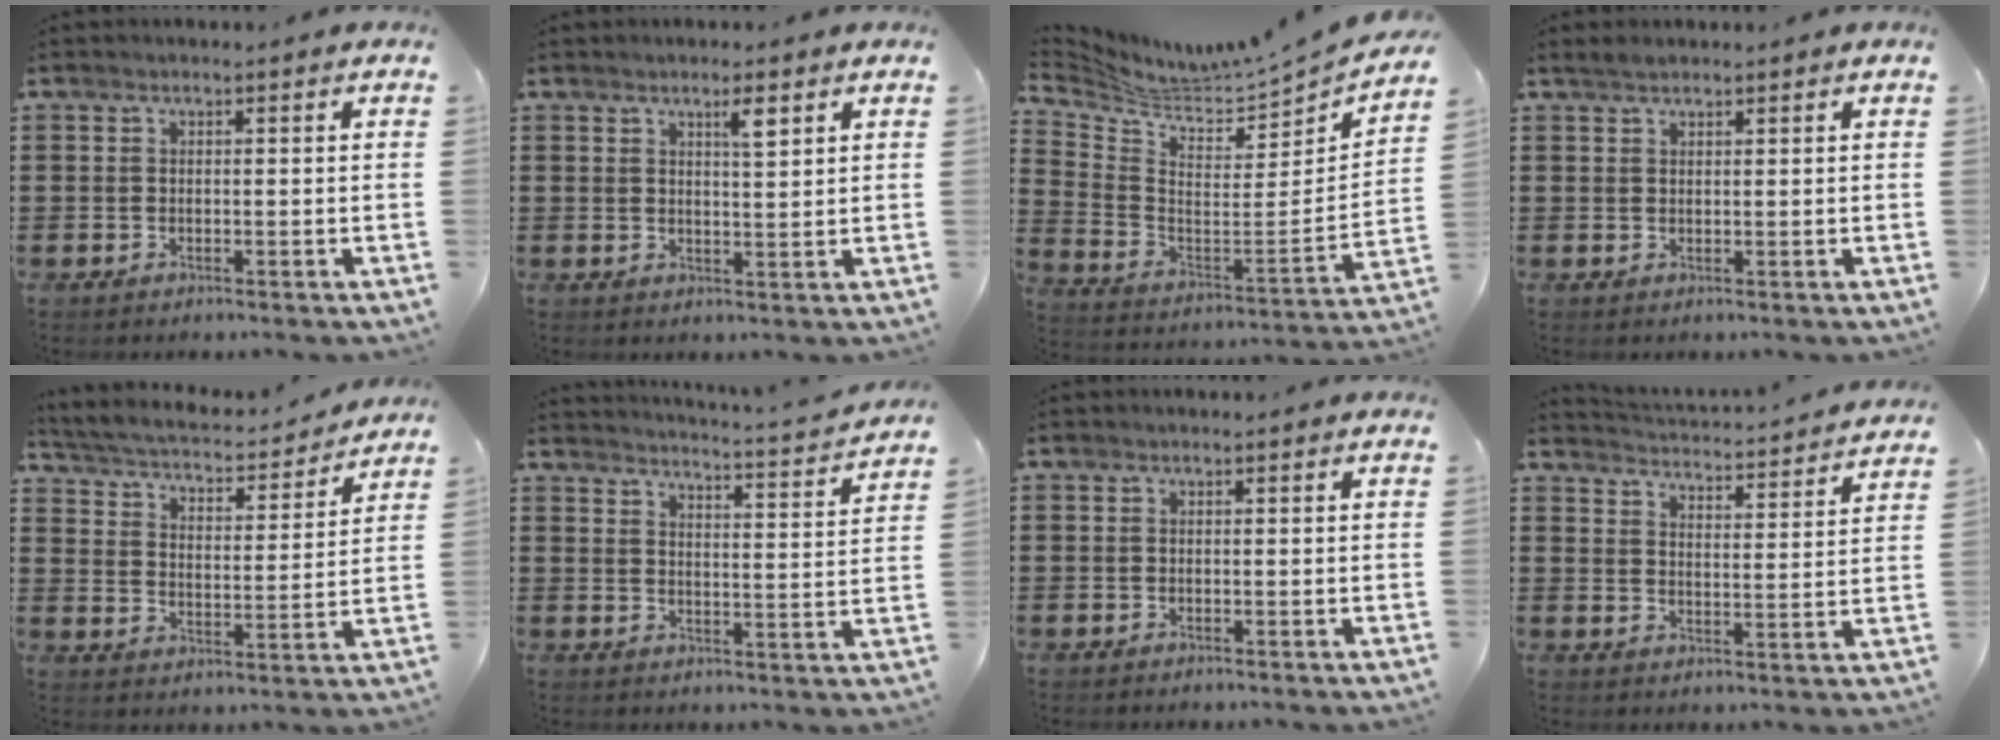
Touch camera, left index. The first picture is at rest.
{"total": 3.1, "force": [1.9, 0.6, 2.4], "torque": [-0.036, -0.004, 0.027]}
{"total": 3.5, "force": [3.4, 0.0, 0.7], "torque": [-0.043, -0.052, 0.049]}
{"total": 1.2, "force": [1.0, 0.4, 0.3], "torque": [-0.008, 0.001, 0.019]}
{"total": 3.1, "force": [3.0, 0.4, 0.9], "torque": [-0.040, -0.029, 0.040]}
{"total": 2.9, "force": [2.7, -0.9, 0.7], "torque": [-0.022, -0.037, 0.036]}
{"total": 0.0}
{"total": 3.0, "force": [2.9, -0.6, 0.0], "torque": [-0.020, -0.032, 0.043]}